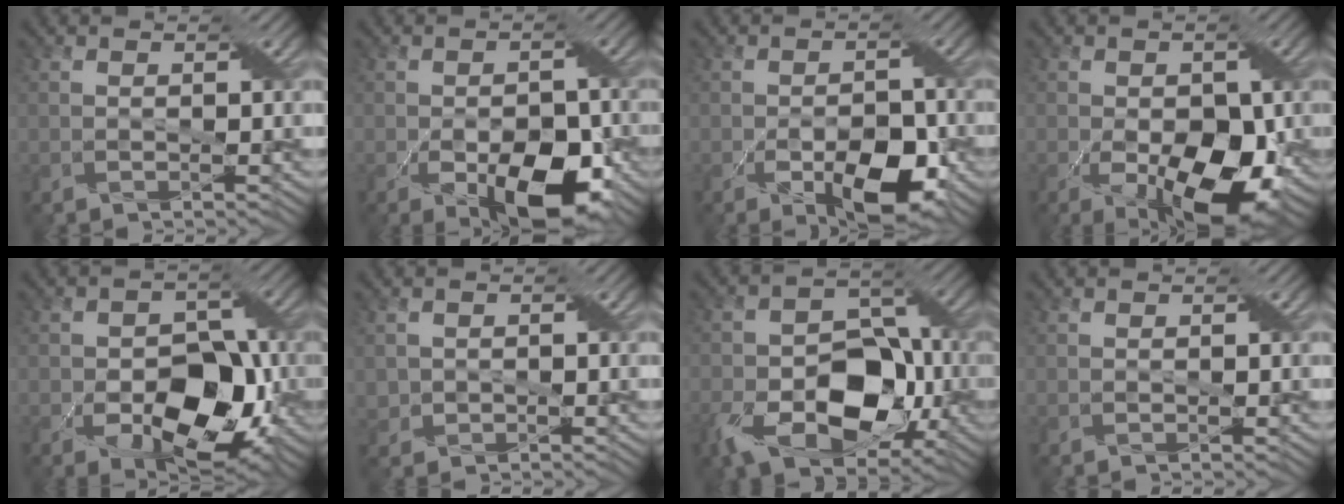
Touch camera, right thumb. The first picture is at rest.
{"total": 9.2, "force": [-4.0, 4.5, 6.9], "torque": [-0.117, -0.022, -0.052]}
{"total": 7.7, "force": [-3.4, 3.6, 5.8], "torque": [-0.095, -0.013, -0.047]}
{"total": 10.3, "force": [-3.1, 5.4, 8.2], "torque": [-0.134, -0.028, -0.040]}
{"total": 11.2, "force": [-4.0, 6.8, 8.0], "torque": [-0.115, -0.013, -0.058]}
{"total": 1.9, "force": [0.0, 1.9, 0.4], "torque": [-0.018, -0.004, 0.000]}
{"total": 13.4, "force": [-4.9, 8.4, 9.3], "torque": [-0.167, -0.024, -0.087]}
{"total": 0.0}